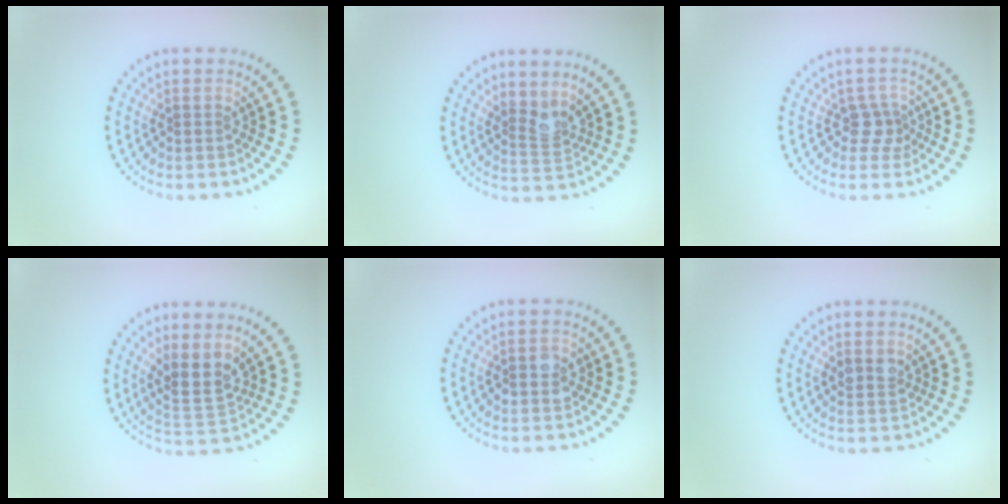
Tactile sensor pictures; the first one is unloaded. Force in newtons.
{"total": 2.2, "press": 1.6, "slide": 1.4}
{"total": 2.0, "press": 1.6, "slide": 1.3}
{"total": 3.5, "press": 3.1, "slide": 1.6}
{"total": 2.3, "press": 2.3, "slide": 0.2}
{"total": 1.7, "press": 1.7, "slide": 0.4}